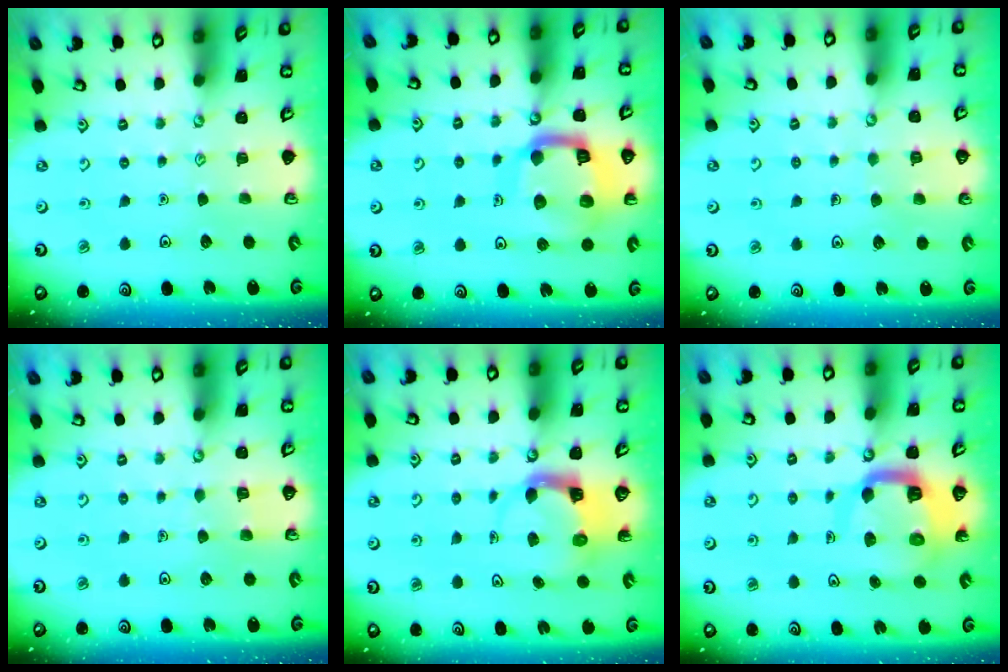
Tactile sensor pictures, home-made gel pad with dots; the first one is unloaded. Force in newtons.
{"total": 17.0, "press": 16.9, "slide": 1.9}
{"total": 4.8, "press": 4.8, "slide": 0.4}
{"total": 3.3, "press": 3.3, "slide": 0.3}
{"total": 3.9, "press": 3.9, "slide": 0.5}
{"total": 10.2, "press": 10.1, "slide": 1.4}